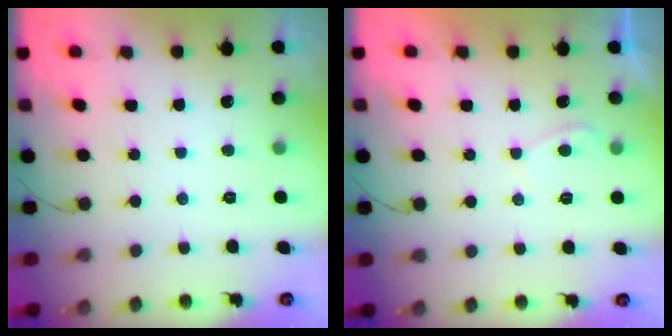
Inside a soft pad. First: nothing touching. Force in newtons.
{"total": 1.2, "press": 1.0, "slide": 0.6}